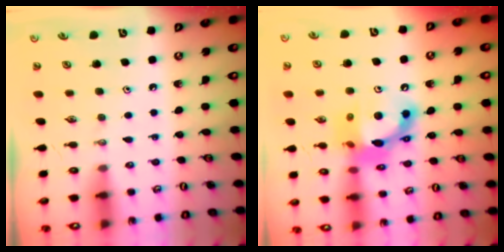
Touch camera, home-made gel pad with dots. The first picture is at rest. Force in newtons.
{"total": 14.5, "press": 14.4, "slide": 1.5}